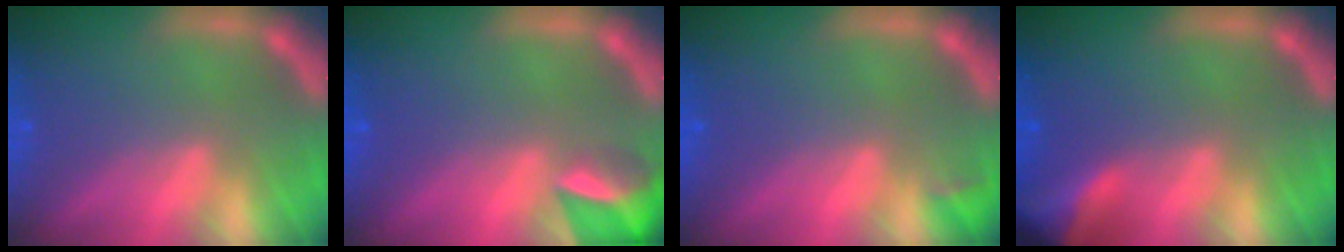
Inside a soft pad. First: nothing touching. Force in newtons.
{"total": 4.9}
{"total": 0.9}
{"total": 5.9}